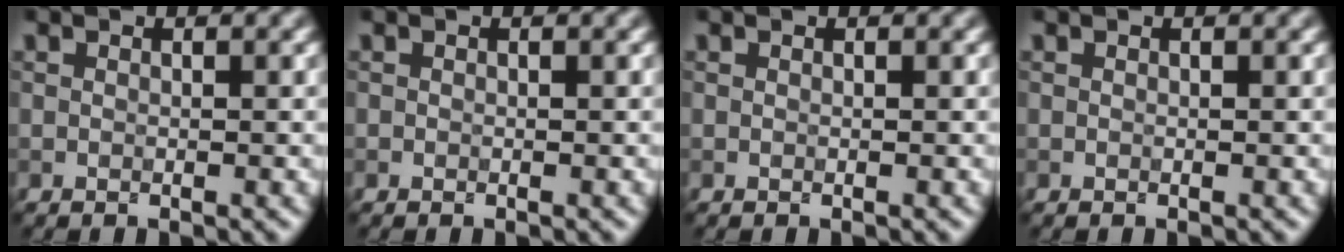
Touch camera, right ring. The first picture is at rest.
{"total": 0.0}
{"total": 0.0}
{"total": 0.0}